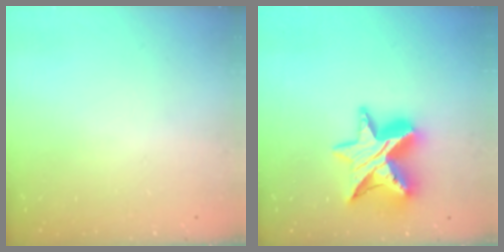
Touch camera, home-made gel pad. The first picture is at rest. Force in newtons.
{"total": 15.2, "press": 15.1, "slide": 1.1}